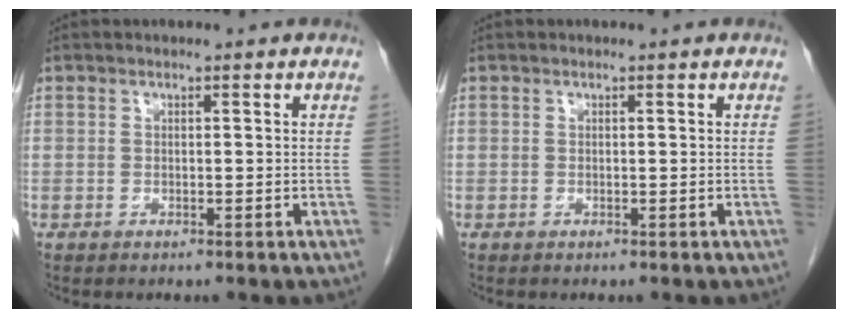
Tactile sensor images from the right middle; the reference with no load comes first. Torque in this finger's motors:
{"motor_torque": [0.00, 0.00, 0.00, 0.00]}